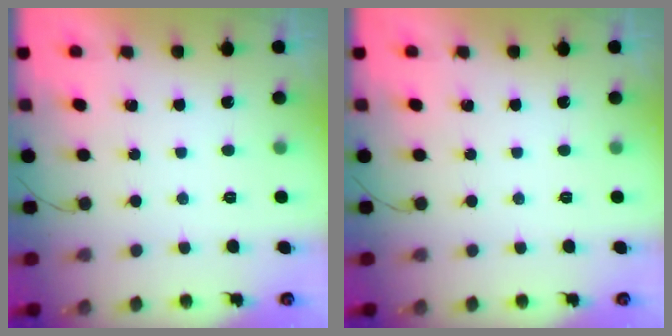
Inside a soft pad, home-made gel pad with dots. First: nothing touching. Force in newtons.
{"total": 0.0}